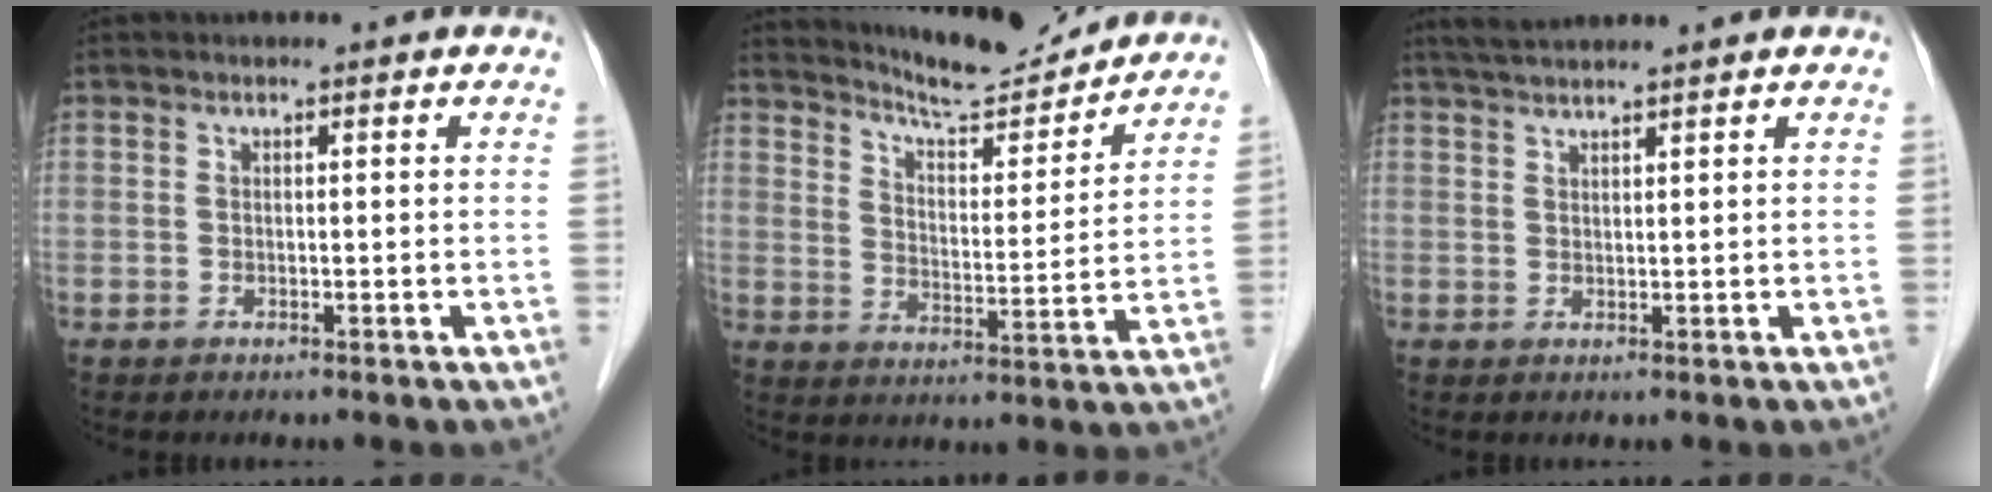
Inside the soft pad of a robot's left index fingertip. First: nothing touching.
{"total": 13.0, "force": [12.5, 1.1, 3.4], "torque": [-0.060, -0.004, 0.190]}
{"total": 4.8, "force": [4.2, -0.6, 2.3], "torque": [-0.038, 0.027, 0.076]}